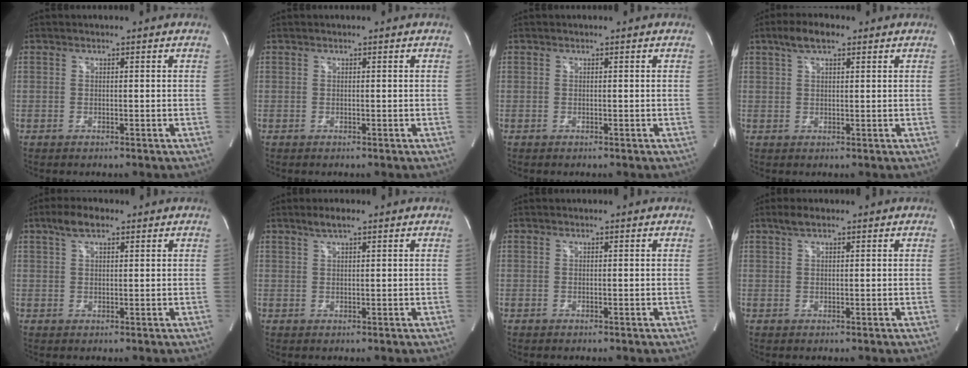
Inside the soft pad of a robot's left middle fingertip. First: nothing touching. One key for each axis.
{"total": 0.0}
{"total": 0.0}
{"total": 4.5, "fx": 2.8, "fy": 1.5, "fz": 3.2, "tx": -0.068, "ty": 0.017, "tz": 0.053}
{"total": 3.9, "fx": 2.5, "fy": 1.6, "fz": 2.6, "tx": -0.057, "ty": 0.014, "tz": 0.048}
{"total": 2.3, "fx": 1.7, "fy": 0.3, "fz": 1.6, "tx": -0.037, "ty": 0.006, "tz": 0.032}
{"total": 0.0}
{"total": 2.2, "fx": 1.5, "fy": 0.6, "fz": 1.4, "tx": -0.034, "ty": 0.013, "tz": 0.030}